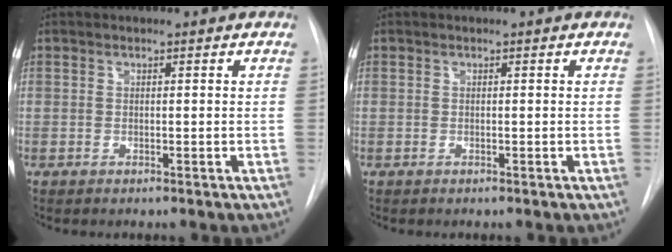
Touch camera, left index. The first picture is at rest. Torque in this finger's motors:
{"motor_torque": [-0.08, -0.01, 0.07, 0.01]}